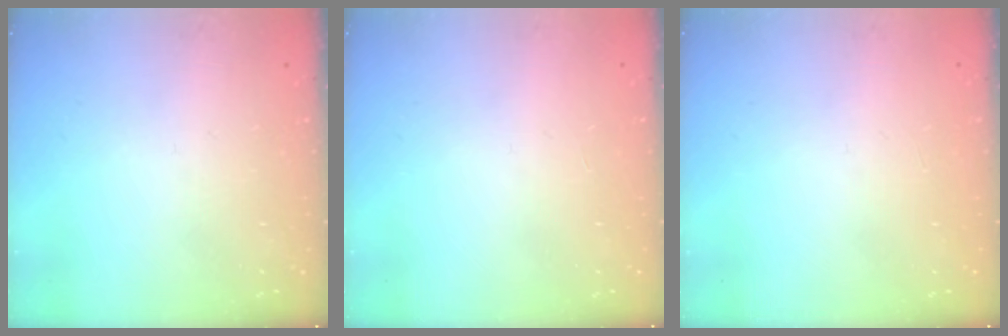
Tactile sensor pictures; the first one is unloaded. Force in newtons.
{"total": 0.0}
{"total": 0.0}